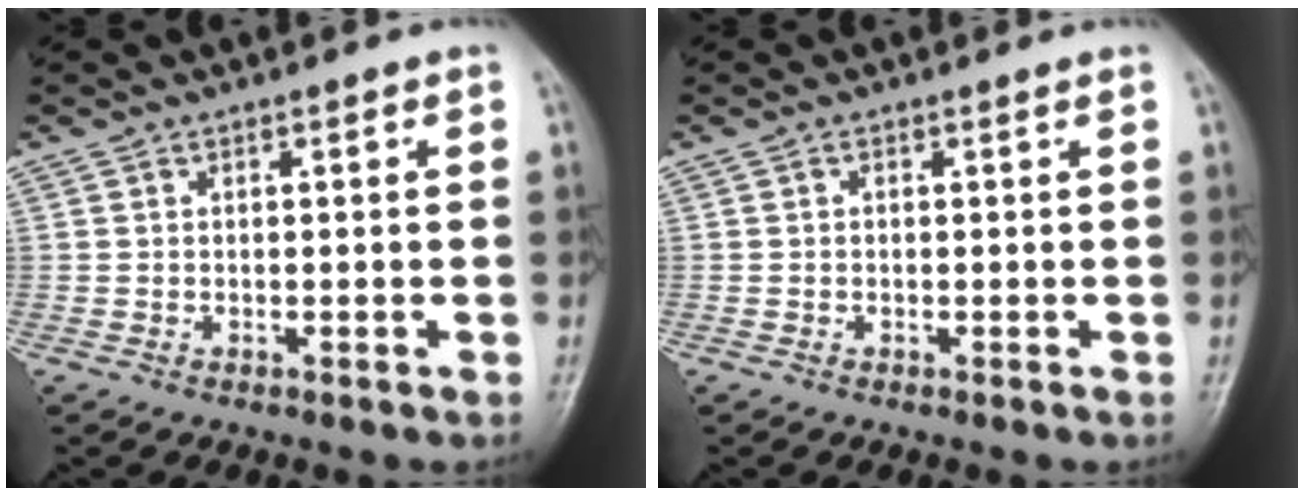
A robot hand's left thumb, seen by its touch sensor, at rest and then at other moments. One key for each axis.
{"total": 0.0}